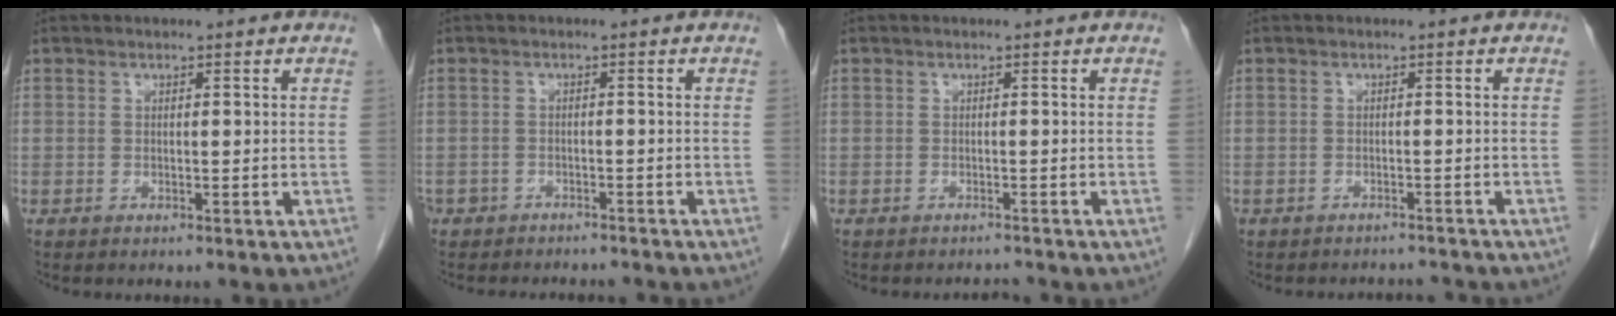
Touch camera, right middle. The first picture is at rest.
{"total": 7.4, "force": [-6.4, 3.1, 2.2], "torque": [-0.039, 0.004, -0.081]}
{"total": 0.9, "force": [-0.9, 0.0, -0.2], "torque": [-0.001, -0.006, -0.011]}
{"total": 2.9, "force": [-2.8, 0.7, -0.2], "torque": [0.006, -0.002, -0.039]}